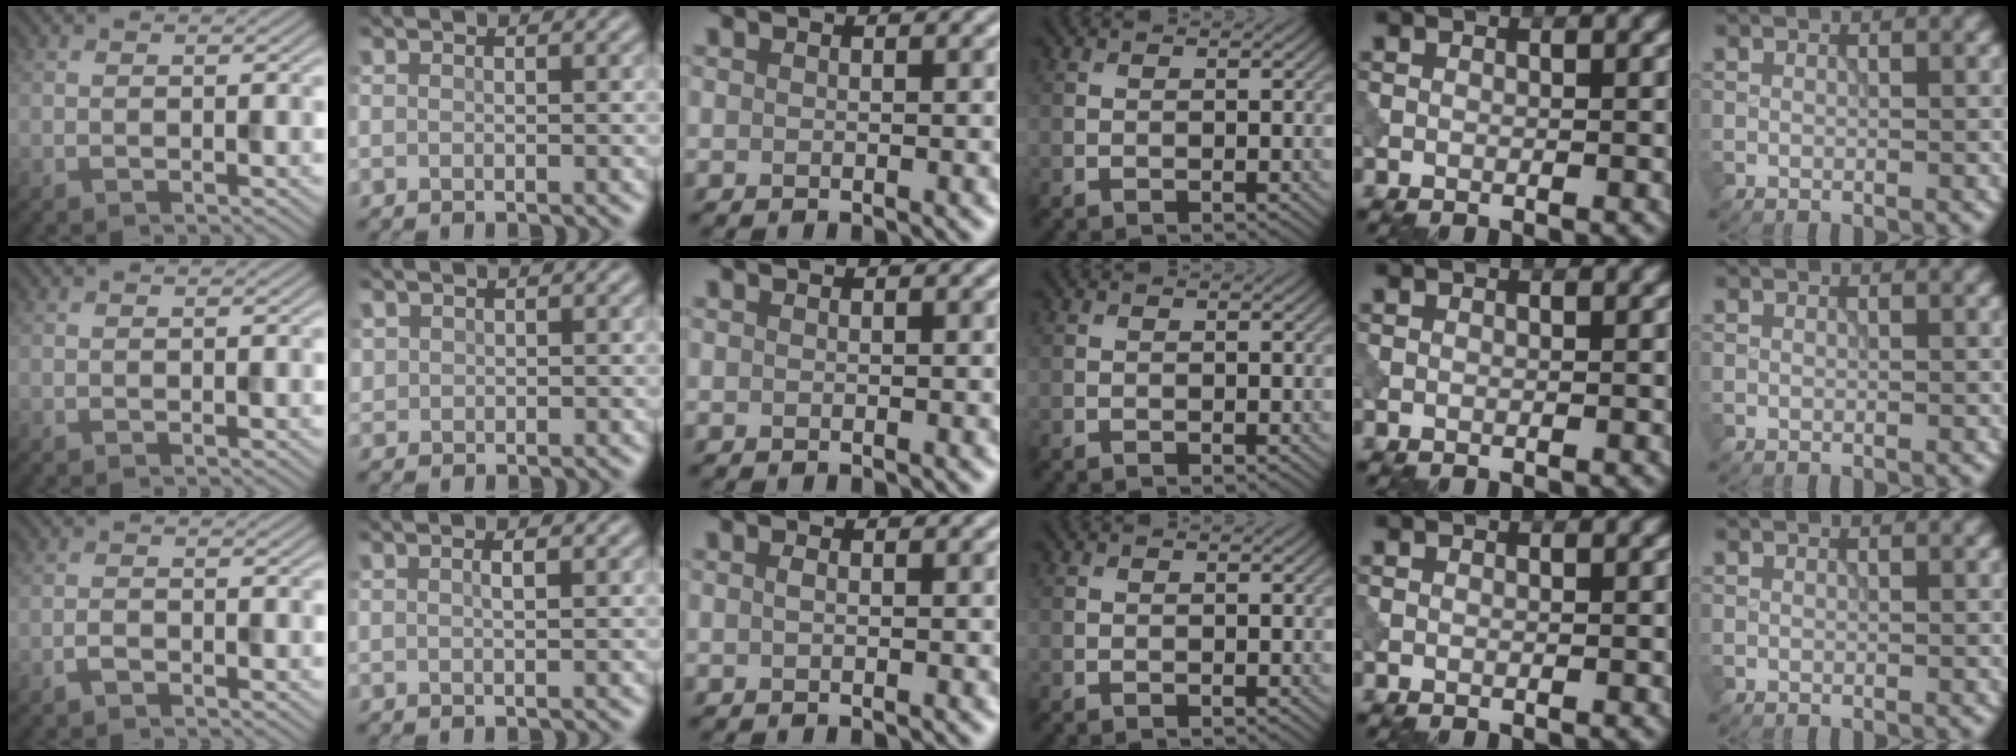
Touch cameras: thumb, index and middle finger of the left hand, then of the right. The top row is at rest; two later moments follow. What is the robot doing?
{"motion": "dispense", "object": "pipette"}